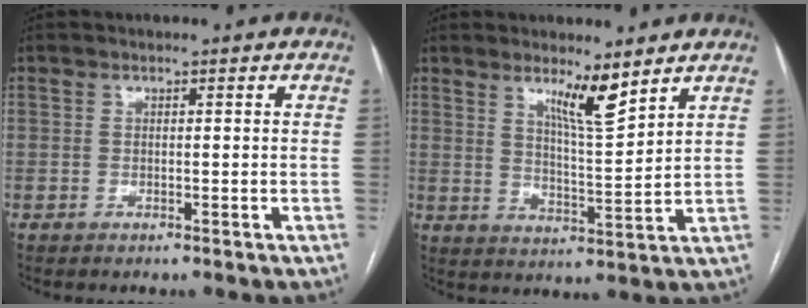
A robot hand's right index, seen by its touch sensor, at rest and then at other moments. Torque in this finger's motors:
{"motor_torque": [0.18, 0.17, 0.36, 0.07]}